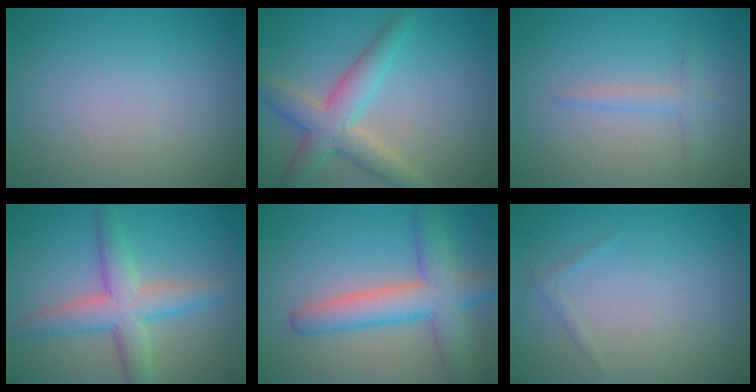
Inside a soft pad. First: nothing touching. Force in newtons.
{"total": 5.1, "press": 5.1, "slide": 0.3}
{"total": 1.5, "press": 1.5, "slide": 0.1}
{"total": 5.2, "press": 5.2, "slide": 0.3}
{"total": 6.2, "press": 6.2, "slide": 0.3}
{"total": 0.6, "press": 0.6, "slide": 0.0}